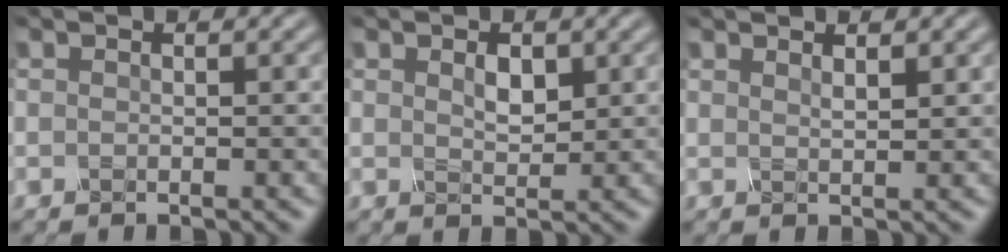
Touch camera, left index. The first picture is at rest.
{"total": 1.5, "force": [0.4, 0.9, 1.2], "torque": [-0.025, -0.004, 0.008]}
{"total": 1.2, "force": [1.0, 0.1, 0.6], "torque": [-0.010, -0.001, 0.016]}